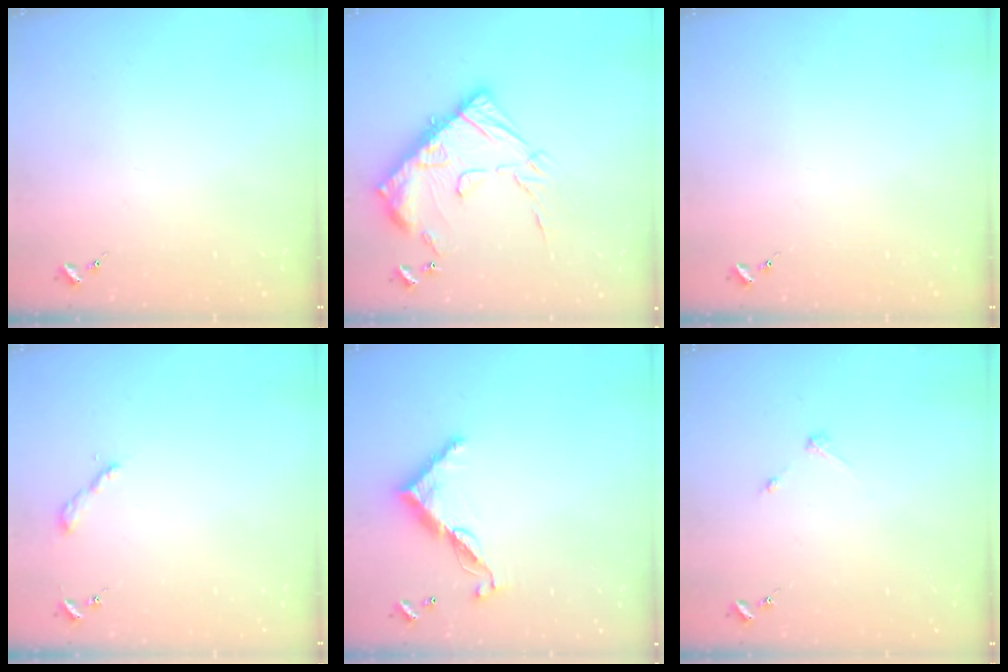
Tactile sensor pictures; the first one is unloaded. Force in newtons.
{"total": 20.3, "press": 20.3, "slide": 1.1}
{"total": 0.0}
{"total": 2.2, "press": 2.2, "slide": 0.2}
{"total": 11.0, "press": 11.0, "slide": 0.4}
{"total": 2.7, "press": 2.7, "slide": 0.3}